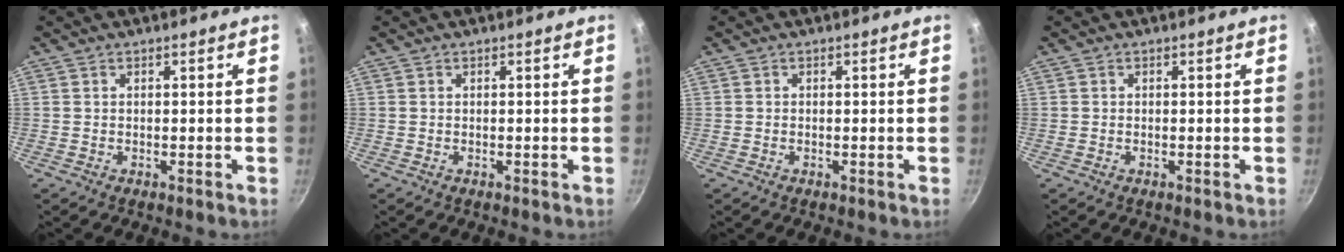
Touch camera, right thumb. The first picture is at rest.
{"total": 0.0}
{"total": 0.0}
{"total": 0.0}